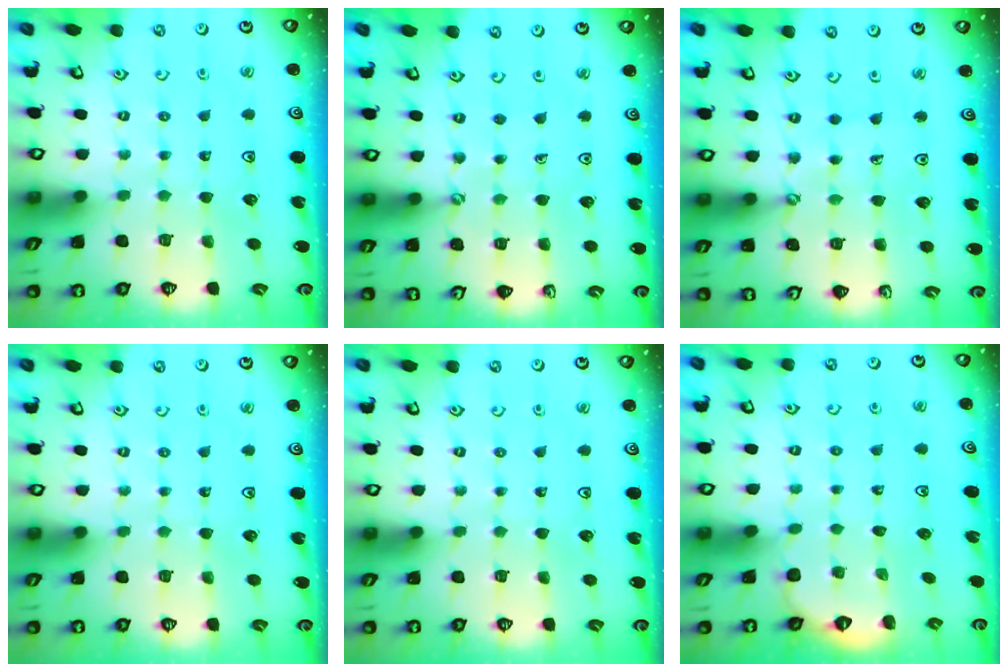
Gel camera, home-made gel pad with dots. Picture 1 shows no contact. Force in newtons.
{"total": 0.9, "press": 0.9, "slide": 0.1}
{"total": 1.0, "press": 1.0, "slide": 0.2}
{"total": 0.0}
{"total": 0.0}
{"total": 1.9, "press": 0.7, "slide": 1.8}